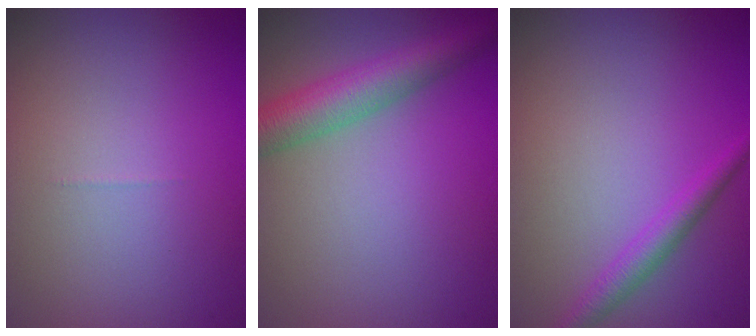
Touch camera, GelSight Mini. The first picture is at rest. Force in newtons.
{"total": 5.3, "press": 5.3, "slide": 0.2}
{"total": 2.1, "press": 2.1, "slide": 0.1}